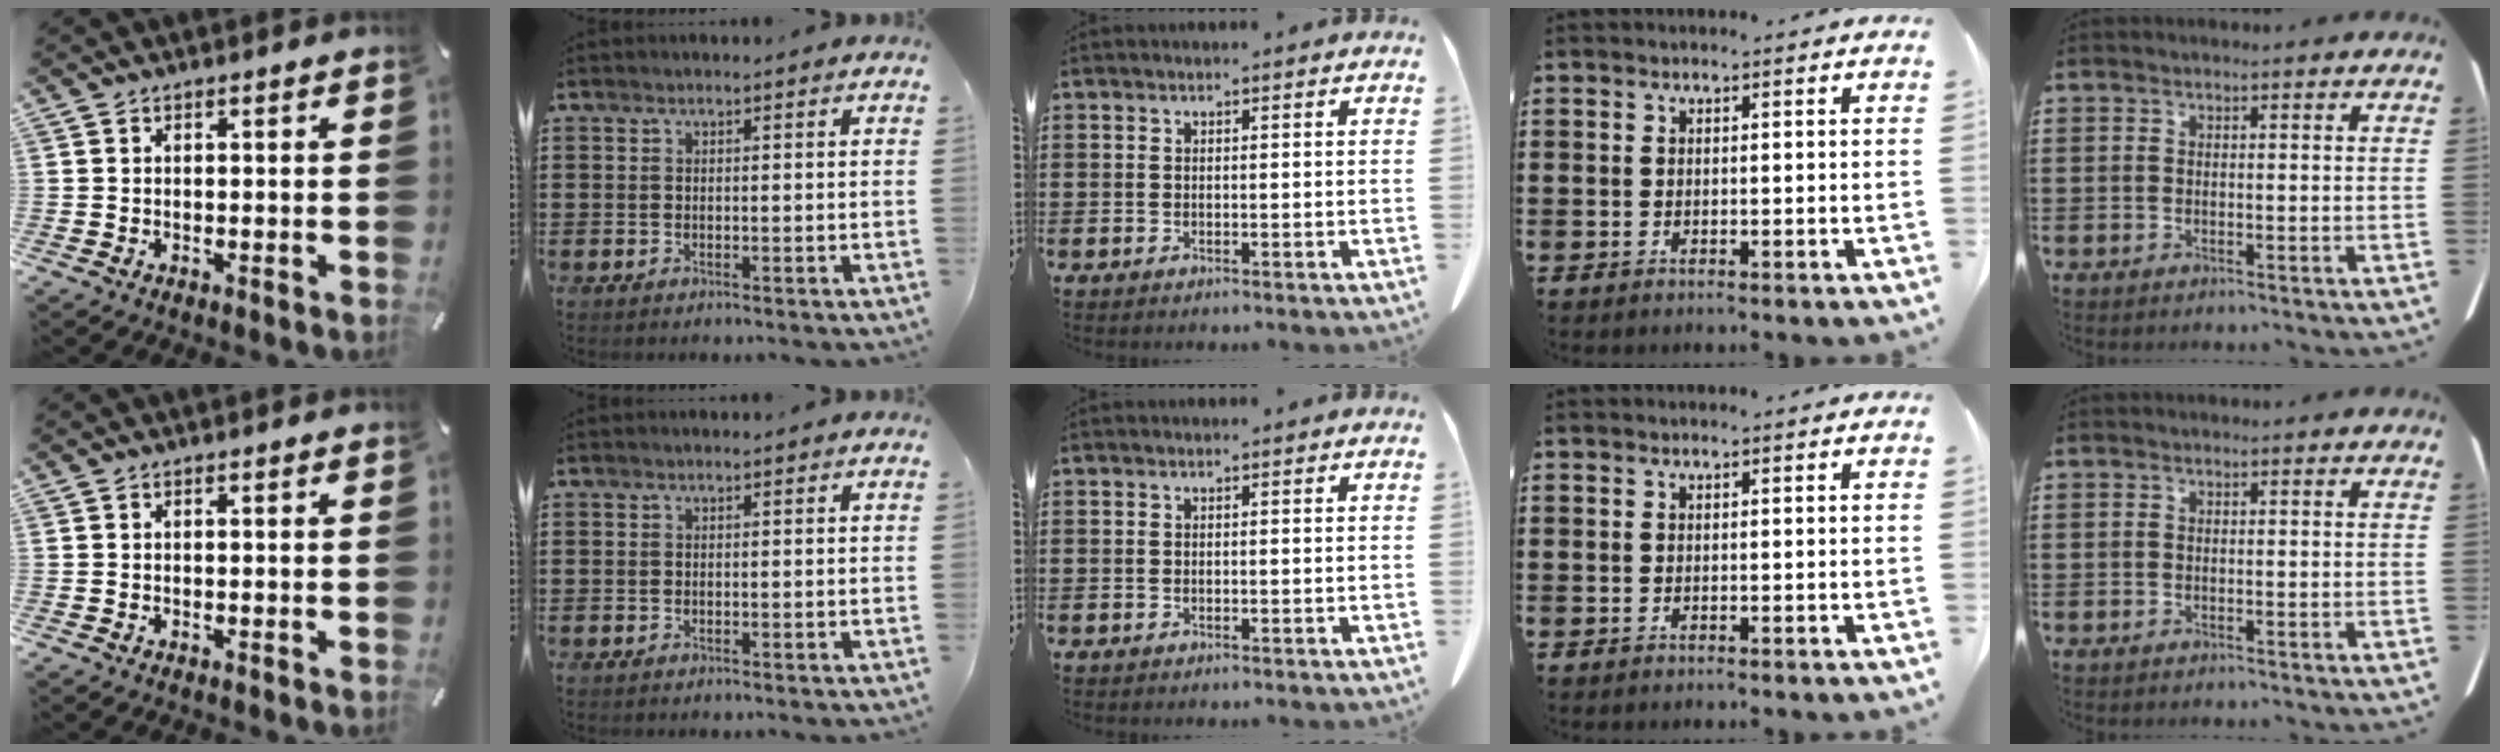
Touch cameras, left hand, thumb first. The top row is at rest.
{}